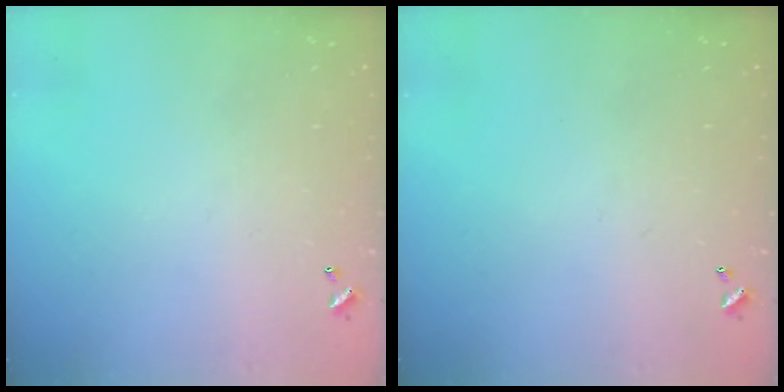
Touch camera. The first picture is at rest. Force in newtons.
{"total": 0.0}